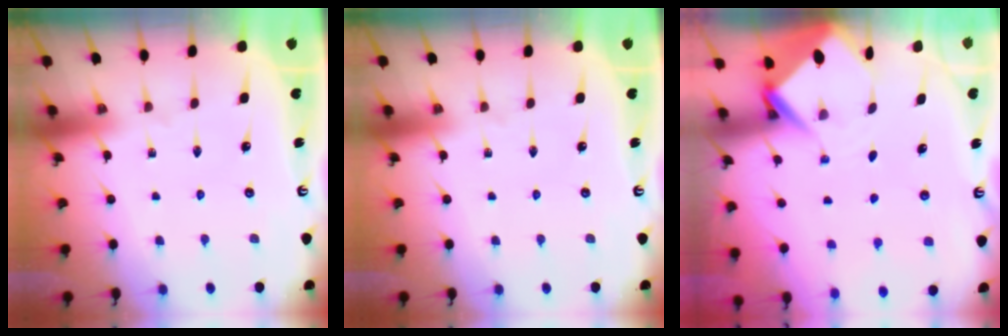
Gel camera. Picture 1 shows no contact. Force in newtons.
{"total": 0.0}
{"total": 4.4, "press": 4.4, "slide": 0.3}